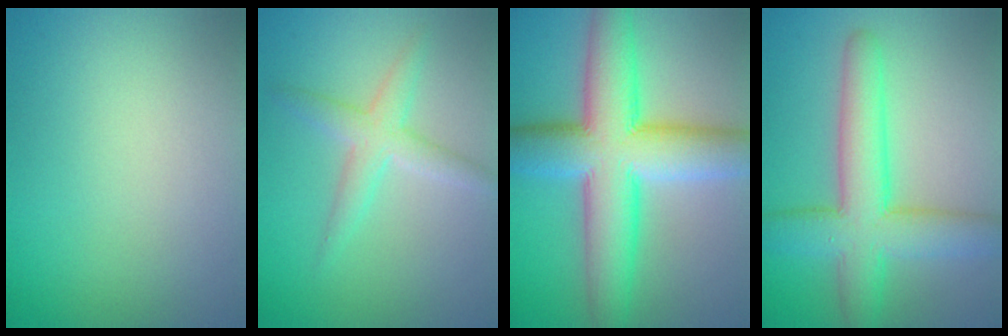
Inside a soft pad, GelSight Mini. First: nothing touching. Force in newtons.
{"total": 2.9, "press": 2.9, "slide": 0.0}
{"total": 11.7, "press": 11.7, "slide": 0.2}
{"total": 7.7, "press": 7.7, "slide": 0.2}